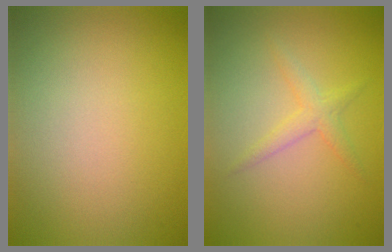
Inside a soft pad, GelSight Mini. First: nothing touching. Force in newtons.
{"total": 1.0, "press": 1.0, "slide": 0.1}